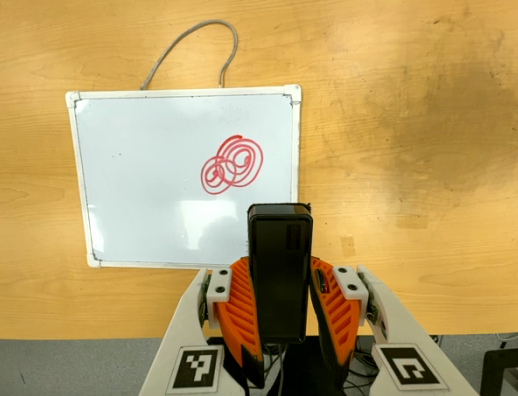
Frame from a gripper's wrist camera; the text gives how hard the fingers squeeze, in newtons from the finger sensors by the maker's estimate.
{"total": 6.2, "left": 4.7, "right": 7.8}